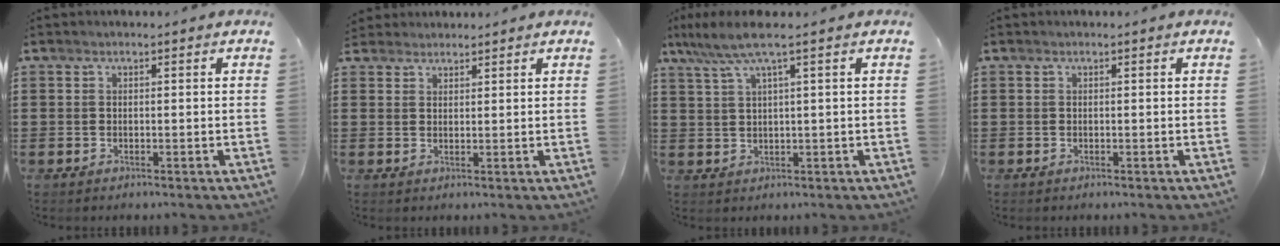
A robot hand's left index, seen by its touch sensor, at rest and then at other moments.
{"total": 2.0, "force": [1.9, 0.7, -0.2], "torque": [-0.002, 0.006, 0.038]}
{"total": 5.0, "force": [2.3, 0.1, 4.4], "torque": [-0.098, -0.003, 0.037]}
{"total": 0.0}